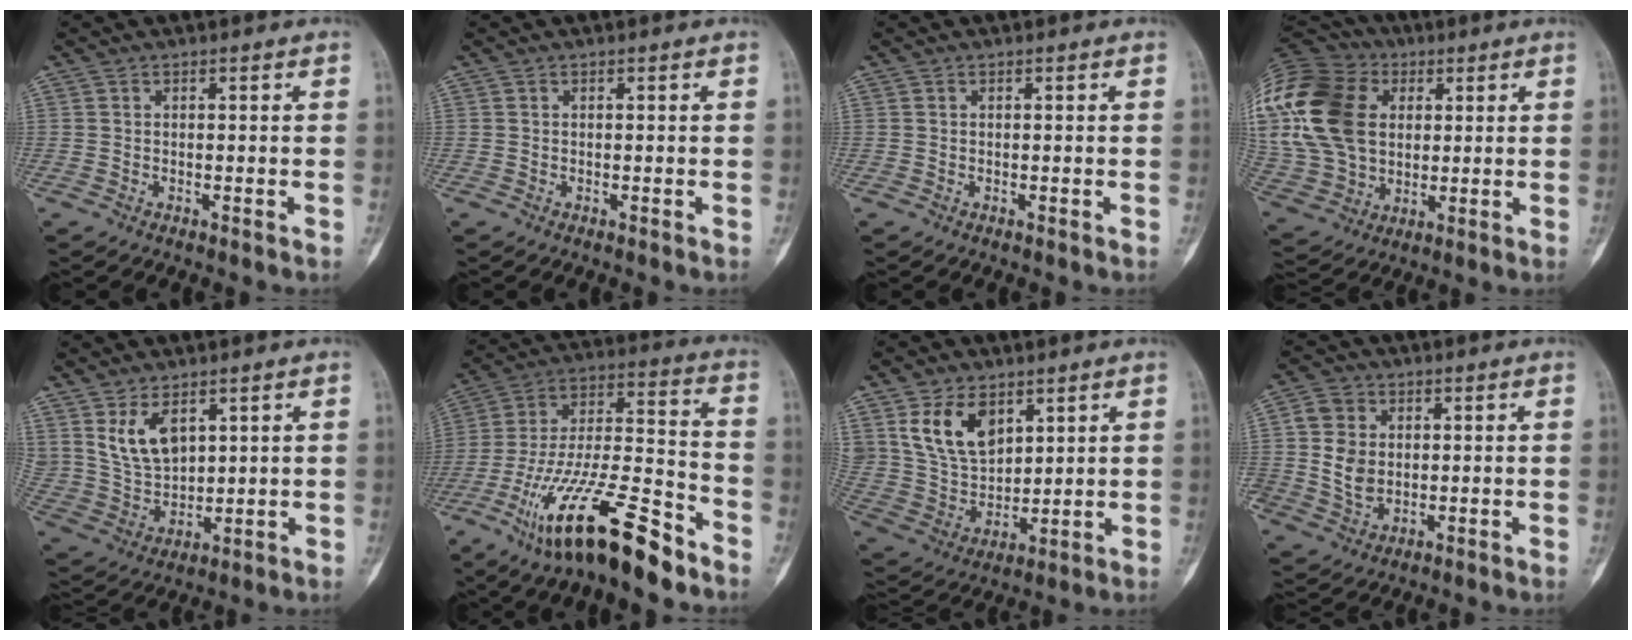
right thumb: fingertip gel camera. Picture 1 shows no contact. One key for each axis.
{"total": 0.0}
{"total": 0.0}
{"total": 29.9, "fx": 6.4, "fy": 22.0, "fz": 19.3, "tx": -0.441, "ty": 0.043, "tz": 0.131}
{"total": 9.4, "fx": 4.5, "fy": 5.6, "fz": 6.1, "tx": -0.100, "ty": -0.023, "tz": 0.108}
{"total": 23.5, "fx": -14.8, "fy": 6.1, "fz": 17.2, "tx": -0.332, "ty": 0.063, "tz": -0.260}
{"total": 12.8, "fx": 6.3, "fy": 8.2, "fz": 7.6, "tx": -0.119, "ty": -0.028, "tz": 0.141}
{"total": 7.9, "fx": 0.7, "fy": 6.5, "fz": 4.5, "tx": -0.063, "ty": -0.002, "tz": 0.017}